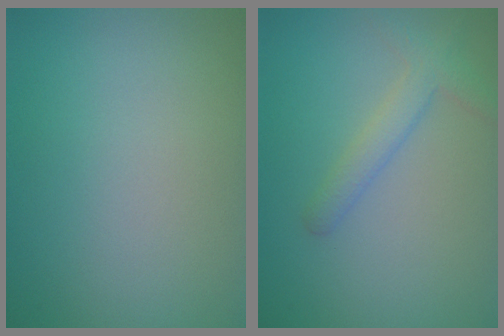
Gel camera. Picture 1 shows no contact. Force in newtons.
{"total": 2.2, "press": 2.2, "slide": 0.1}